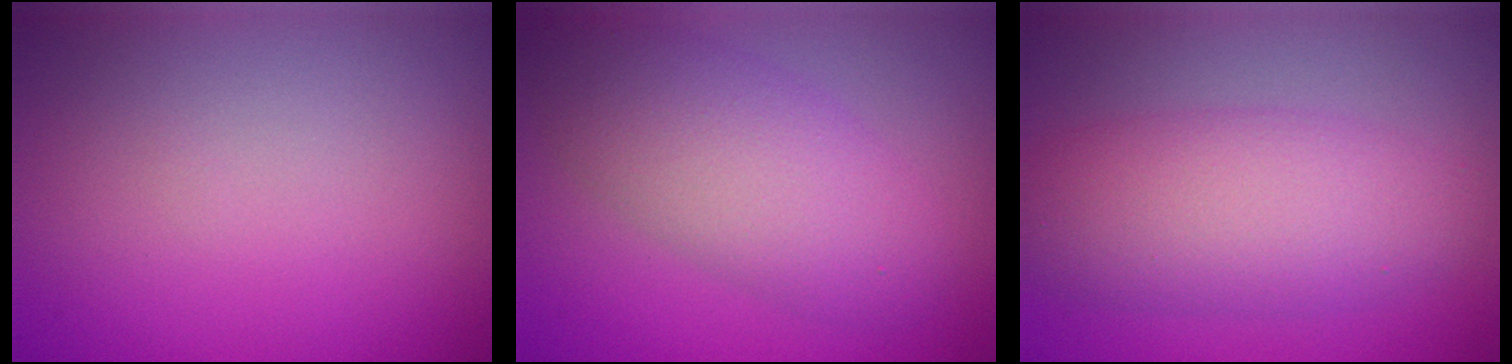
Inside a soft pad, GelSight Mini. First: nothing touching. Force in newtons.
{"total": 5.9, "press": 5.9, "slide": 0.1}
{"total": 6.2, "press": 6.2, "slide": 0.0}